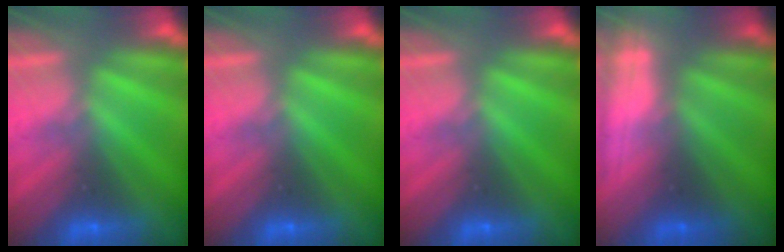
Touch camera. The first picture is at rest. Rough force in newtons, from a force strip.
{"total": 0.0}
{"total": 0.0}
{"total": 2.8}